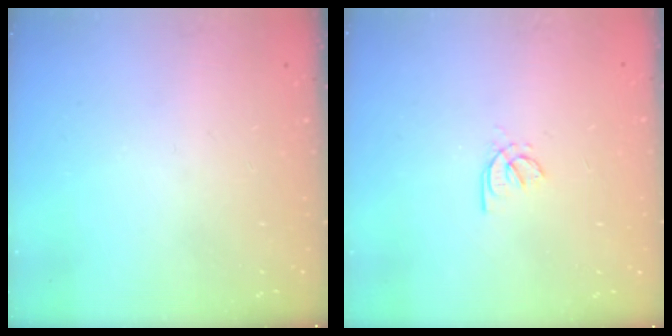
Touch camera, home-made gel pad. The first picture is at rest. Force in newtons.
{"total": 2.1, "press": 2.1, "slide": 0.6}